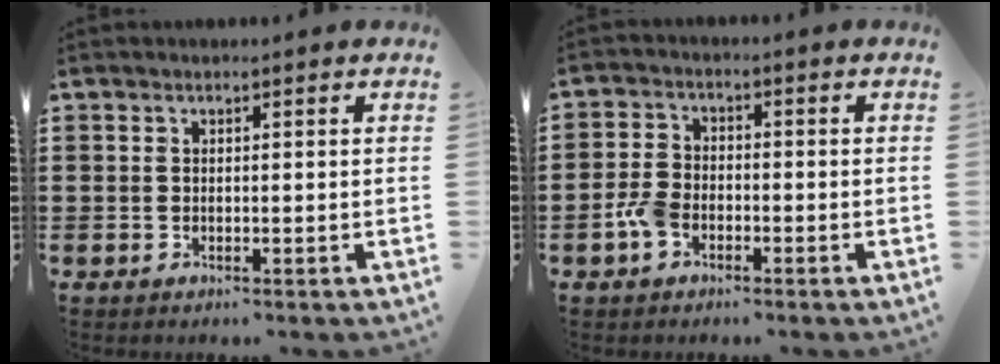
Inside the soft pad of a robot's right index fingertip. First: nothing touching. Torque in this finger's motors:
{"motor_torque": [1.07, -0.40, 0.49, 0.11]}